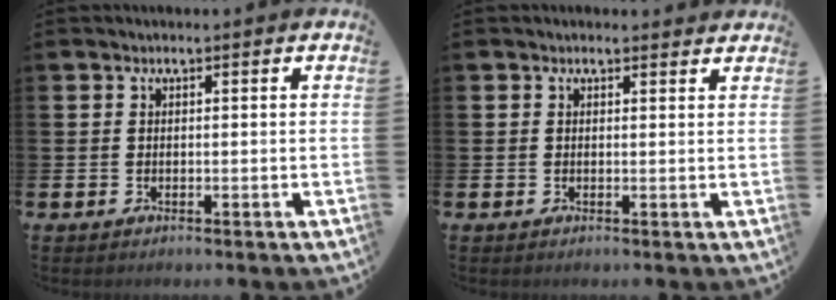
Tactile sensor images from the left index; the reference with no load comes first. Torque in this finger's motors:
{"motor_torque": [0.96, -1.18, 0.27, 0.00]}